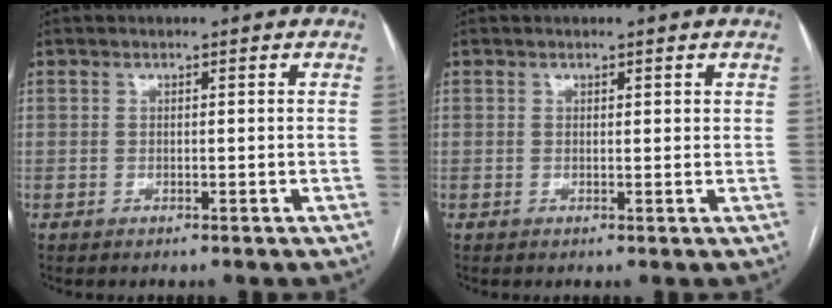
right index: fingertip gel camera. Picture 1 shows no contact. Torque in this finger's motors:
{"motor_torque": [0.03, 0.03, 0.05, 0.00]}